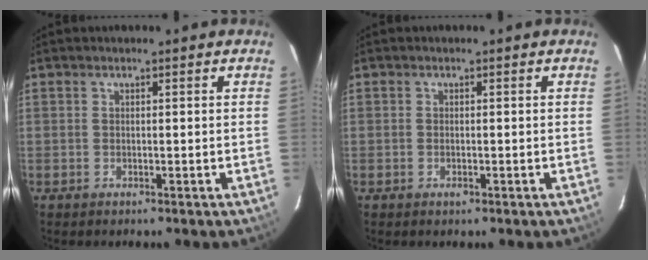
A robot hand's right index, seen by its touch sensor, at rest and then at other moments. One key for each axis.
{"total": 1.0, "fx": -0.6, "fy": 0.6, "fz": 0.6, "tx": -0.011, "ty": 0.001, "tz": -0.010}